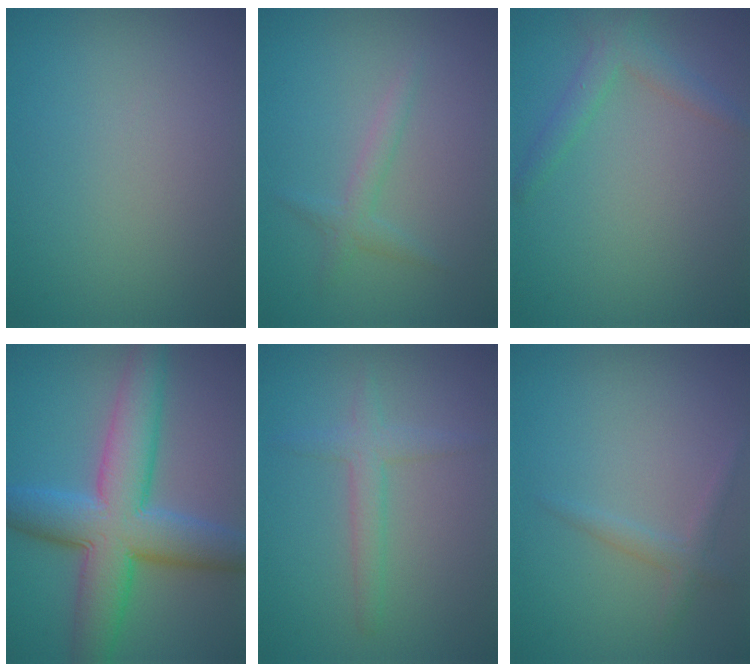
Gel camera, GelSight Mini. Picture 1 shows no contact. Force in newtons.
{"total": 1.5, "press": 1.5, "slide": 0.1}
{"total": 2.2, "press": 2.2, "slide": 0.0}
{"total": 9.7, "press": 9.6, "slide": 0.2}
{"total": 2.3, "press": 2.3, "slide": 0.1}
{"total": 1.5, "press": 1.5, "slide": 0.1}